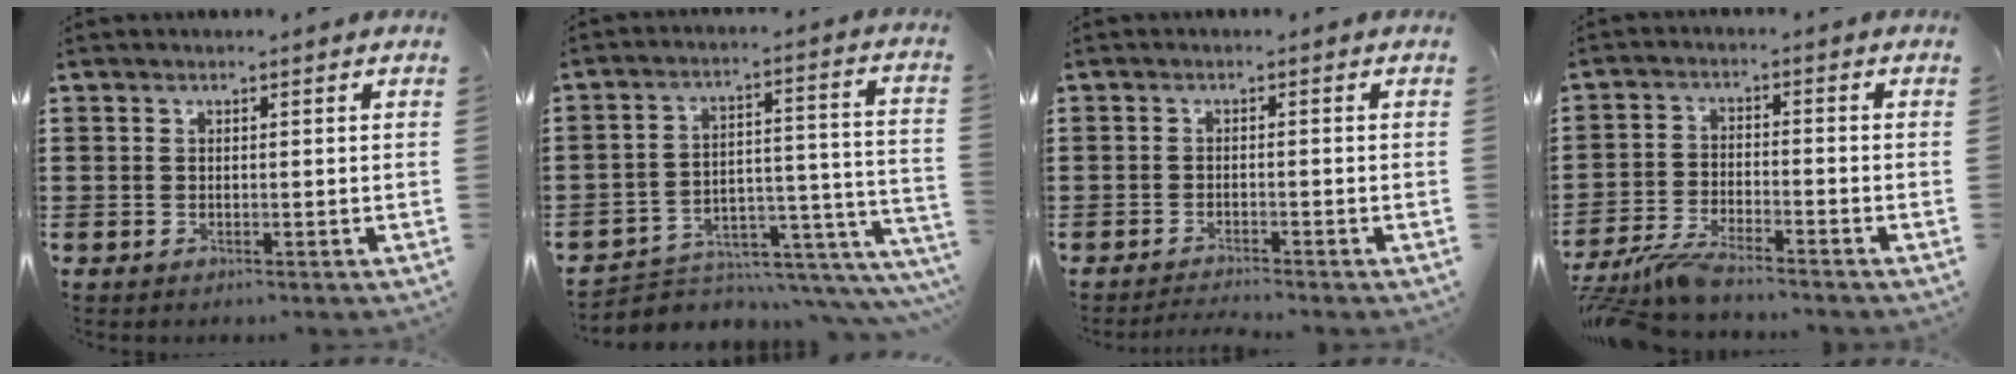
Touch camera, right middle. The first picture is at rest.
{"total": 4.2, "force": [-3.5, 1.9, 1.1], "torque": [-0.025, -0.006, -0.068]}
{"total": 1.4, "force": [-1.3, -0.2, 0.4], "torque": [-0.009, -0.001, -0.025]}
{"total": 5.3, "force": [-4.9, 0.1, 2.1], "torque": [-0.063, -0.017, -0.099]}